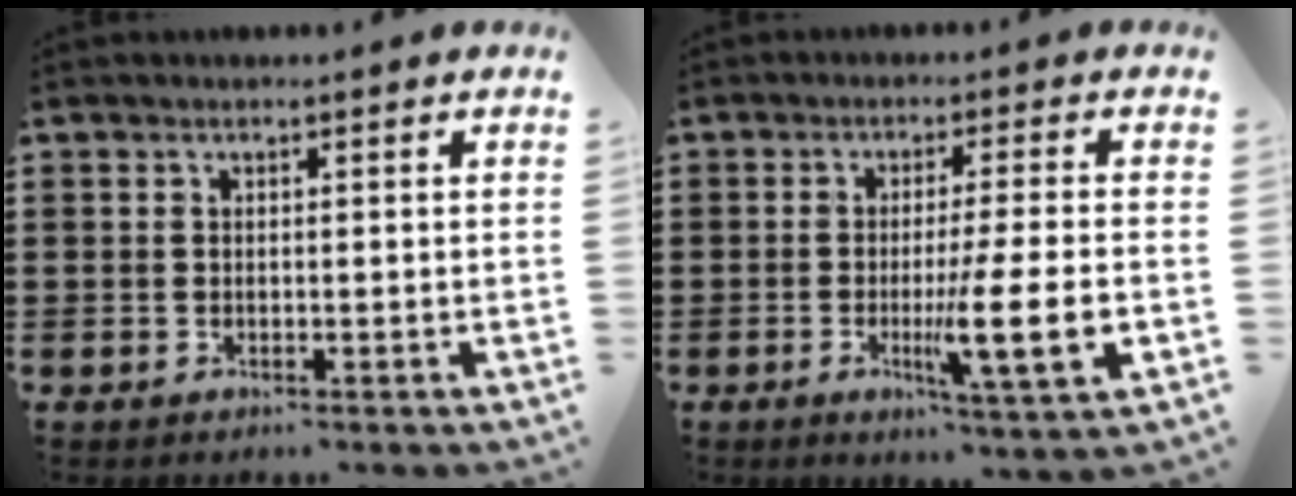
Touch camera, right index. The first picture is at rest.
{"total": 8.9, "force": [-2.1, 0.0, 8.7], "torque": [-0.156, -0.021, -0.038]}